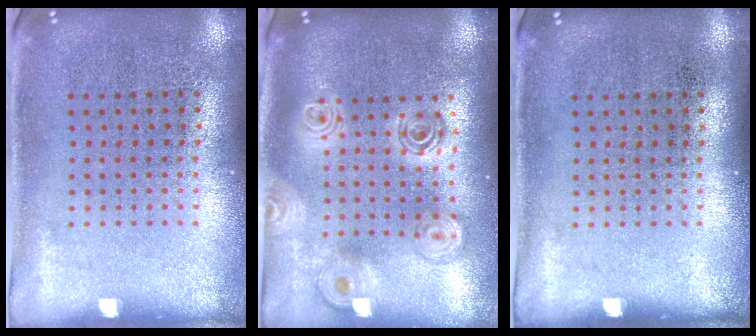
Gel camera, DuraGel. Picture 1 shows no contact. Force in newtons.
{"total": 2.2, "press": 1.8, "slide": 1.4}
{"total": 0.0}